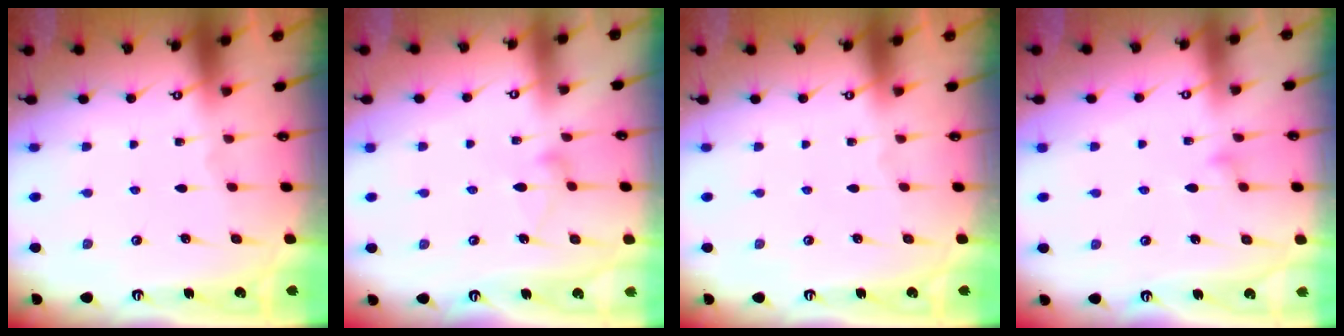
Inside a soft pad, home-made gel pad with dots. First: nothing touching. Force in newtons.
{"total": 7.3, "press": 7.3, "slide": 0.3}
{"total": 0.0}
{"total": 9.4, "press": 9.4, "slide": 0.5}